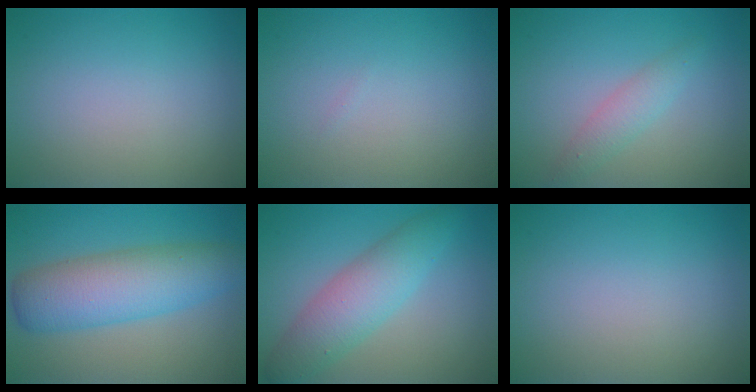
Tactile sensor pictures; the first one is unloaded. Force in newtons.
{"total": 0.0}
{"total": 2.0, "press": 2.0, "slide": 0.0}
{"total": 7.2, "press": 7.2, "slide": 0.1}
{"total": 5.0, "press": 5.0, "slide": 0.1}
{"total": 0.0}